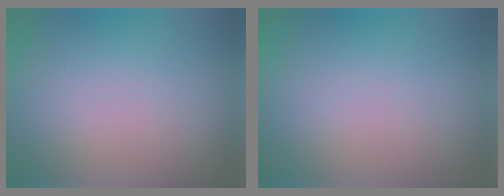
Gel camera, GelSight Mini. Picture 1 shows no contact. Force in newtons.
{"total": 0.0}